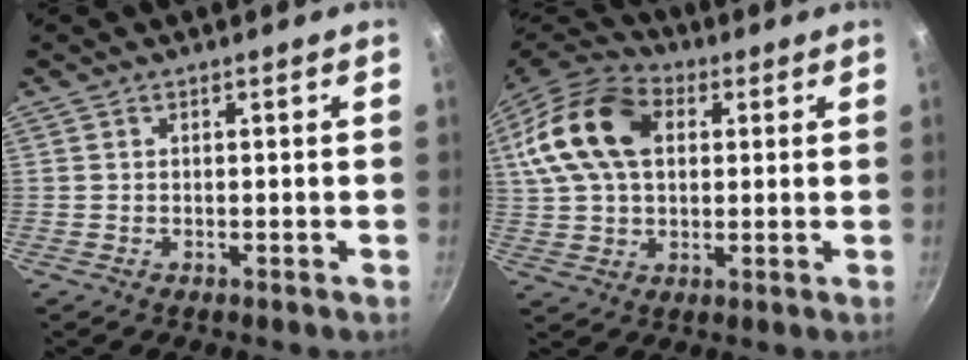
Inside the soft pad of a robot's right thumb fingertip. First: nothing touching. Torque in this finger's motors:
{"motor_torque": [-0.58, 1.31, 0.55, -0.35, 0.26]}